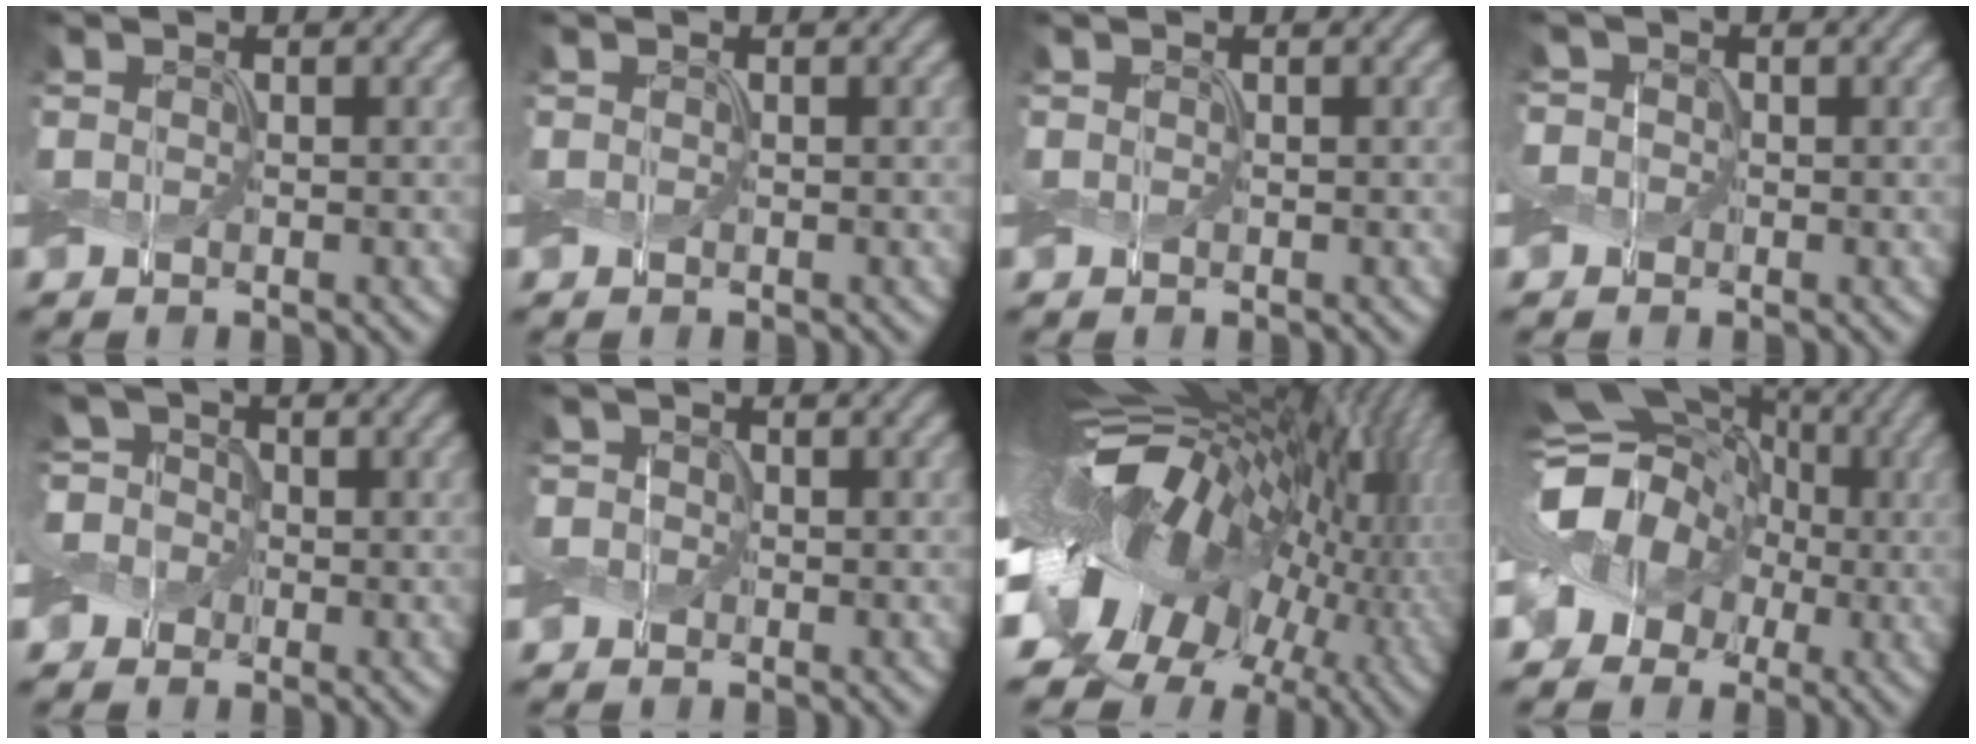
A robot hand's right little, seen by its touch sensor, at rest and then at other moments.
{"total": 0.0}
{"total": 0.0}
{"total": 2.9, "force": [0.4, 2.6, 1.2], "torque": [-0.011, 0.023, -0.016]}
{"total": 6.0, "force": [-0.3, 5.3, 2.8], "torque": [-0.049, 0.037, -0.054]}
{"total": 2.2, "force": [0.1, 2.0, 0.8], "torque": [-0.001, 0.017, -0.014]}
{"total": 18.3, "force": [-2.5, 11.6, 13.9], "torque": [-0.238, -0.024, -0.045]}
{"total": 10.0, "force": [-2.7, 8.4, 4.7], "torque": [-0.071, 0.011, -0.074]}